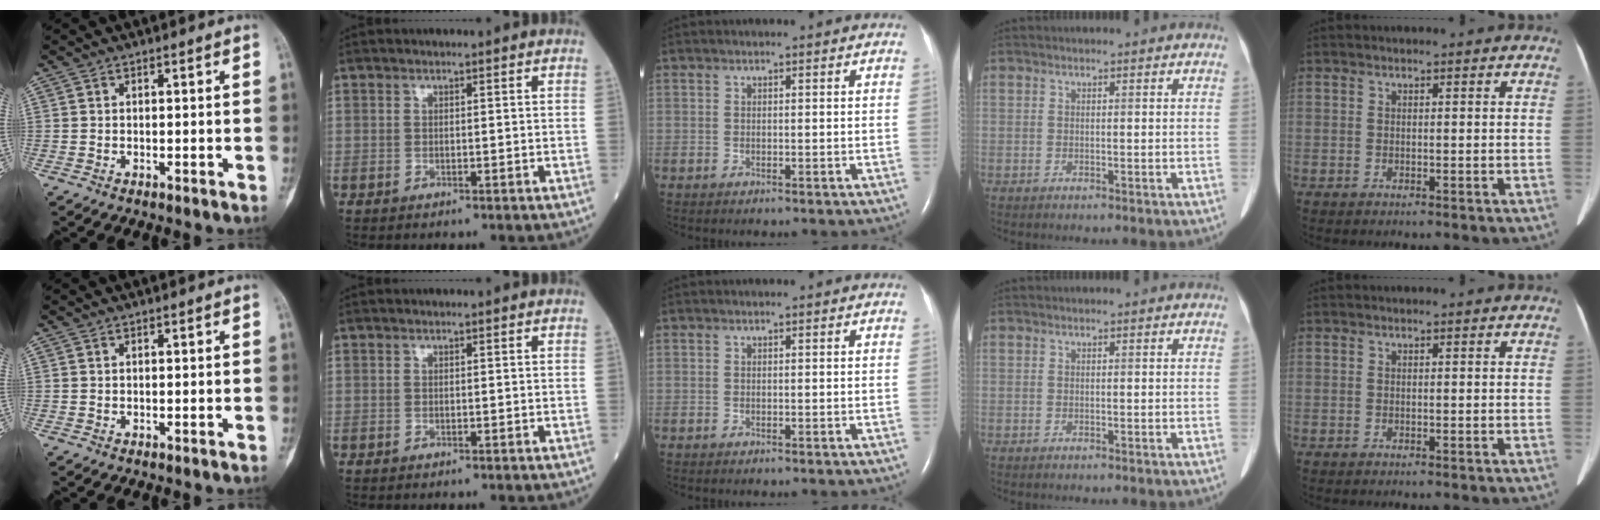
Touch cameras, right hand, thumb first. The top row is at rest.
{}